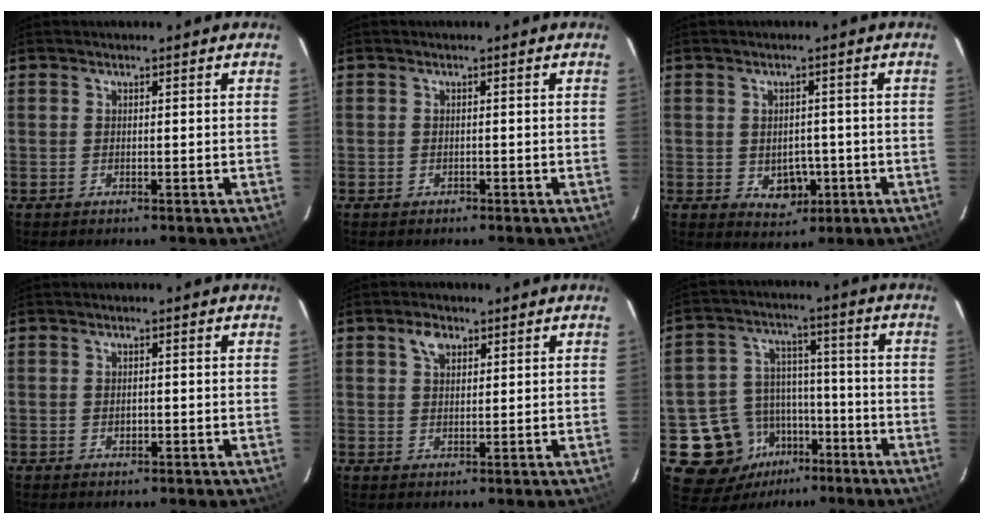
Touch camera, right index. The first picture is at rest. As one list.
[{"total": 0.9, "force": [-0.7, 0.6, -0.1], "torque": [-0.001, 0.003, -0.010]}, {"total": 5.2, "force": [-1.3, 4.2, 2.8], "torque": [-0.053, 0.002, -0.003]}, {"total": 1.0, "force": [-0.2, 0.8, 0.6], "torque": [-0.010, 0.000, -0.003]}, {"total": 3.3, "force": [1.8, 2.1, 1.8], "torque": [-0.031, 0.010, 0.032]}, {"total": 12.7, "force": [-6.1, 10.4, 3.9], "torque": [-0.098, 0.037, -0.076]}]